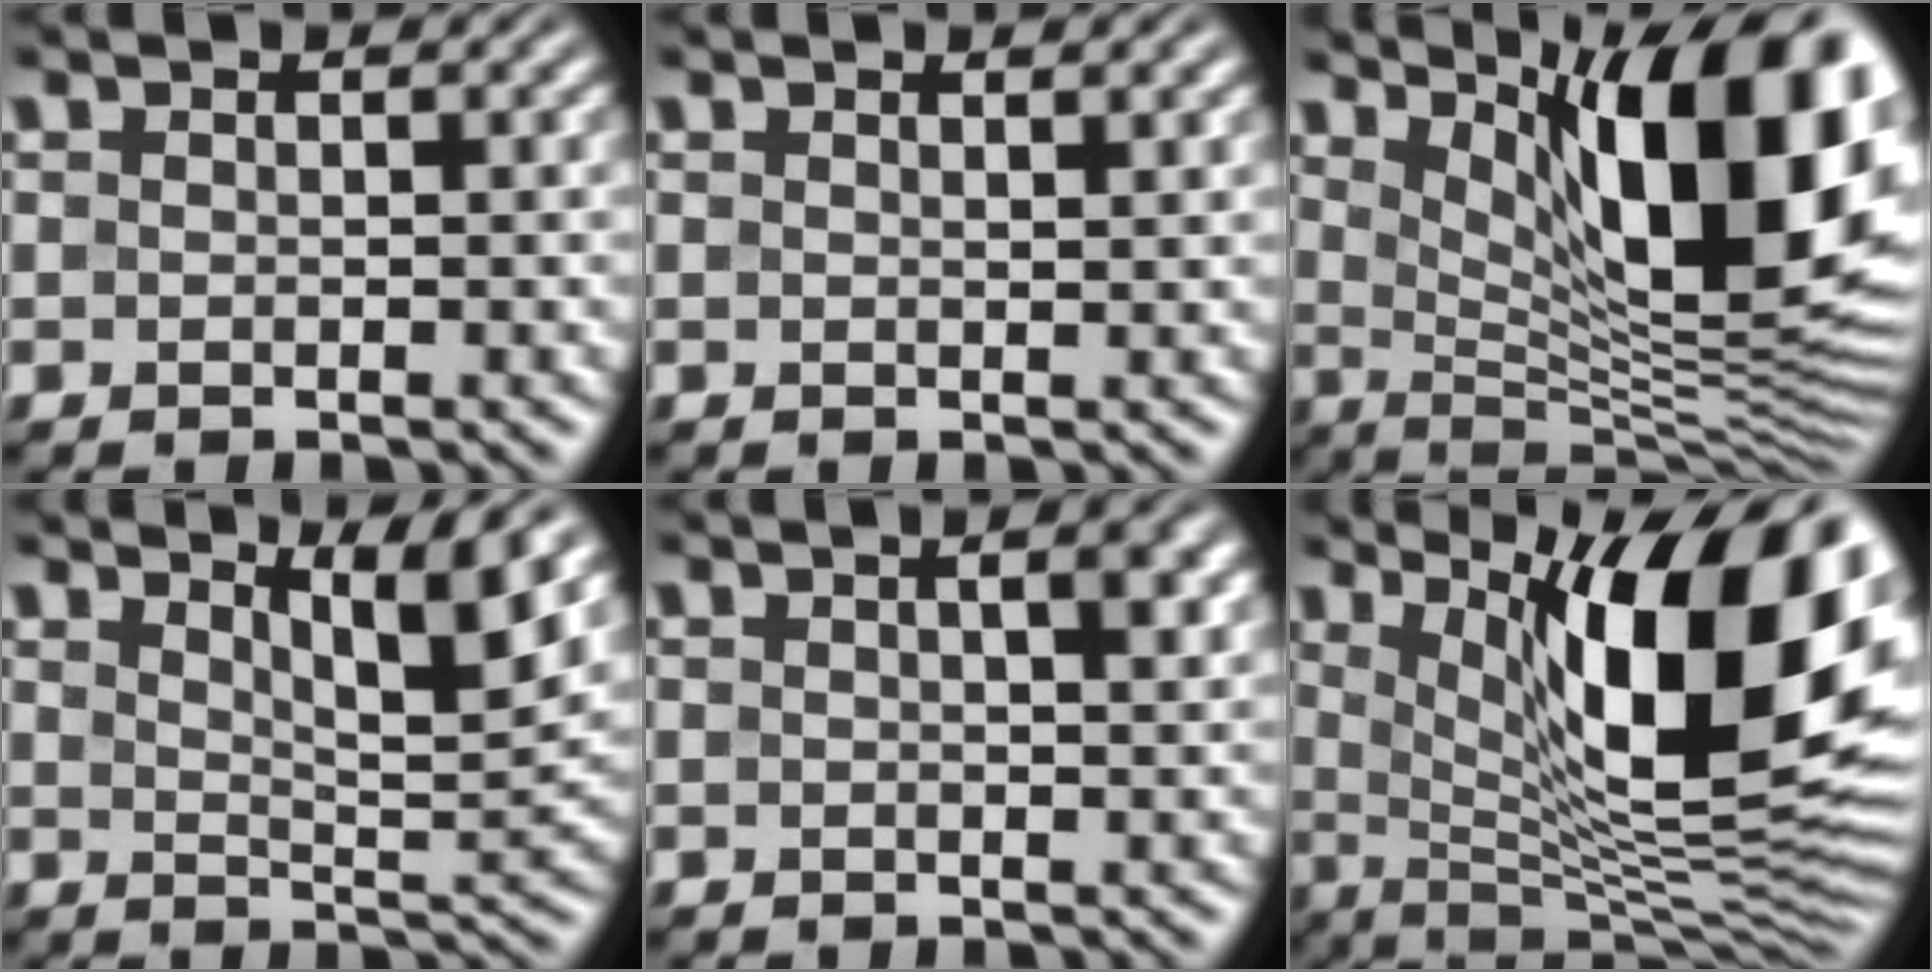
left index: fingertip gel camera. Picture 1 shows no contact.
{"total": 0.7, "force": [0.6, 0.1, 0.1], "torque": [0.000, 0.001, 0.010]}
{"total": 15.2, "force": [5.8, 5.2, 13.0], "torque": [-0.166, 0.002, 0.098]}
{"total": 4.8, "force": [3.5, 0.7, 3.2], "torque": [-0.045, -0.003, 0.059]}
{"total": 2.3, "force": [0.8, 0.6, 2.0], "torque": [-0.022, 0.008, 0.009]}
{"total": 16.1, "force": [4.9, 5.6, 14.2], "torque": [-0.190, -0.007, 0.080]}